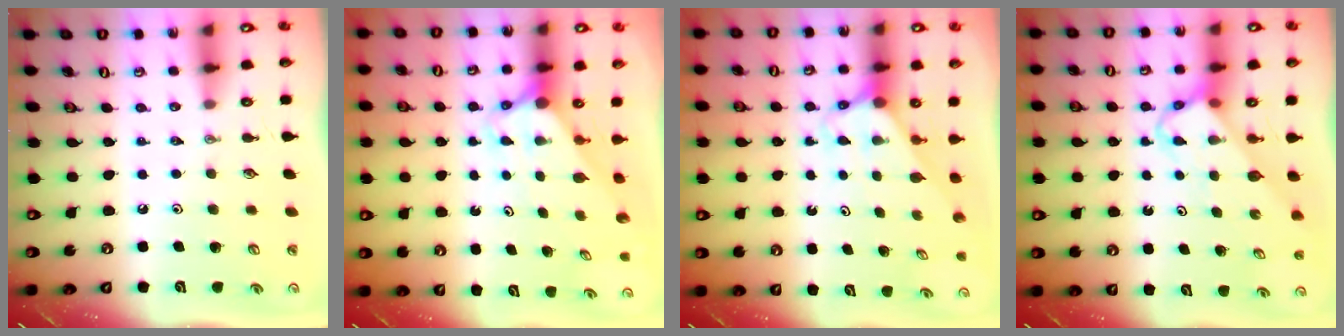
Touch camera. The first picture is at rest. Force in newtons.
{"total": 2.6, "press": 2.6, "slide": 0.0}
{"total": 2.7, "press": 2.7, "slide": 0.2}
{"total": 3.8, "press": 3.8, "slide": 0.2}